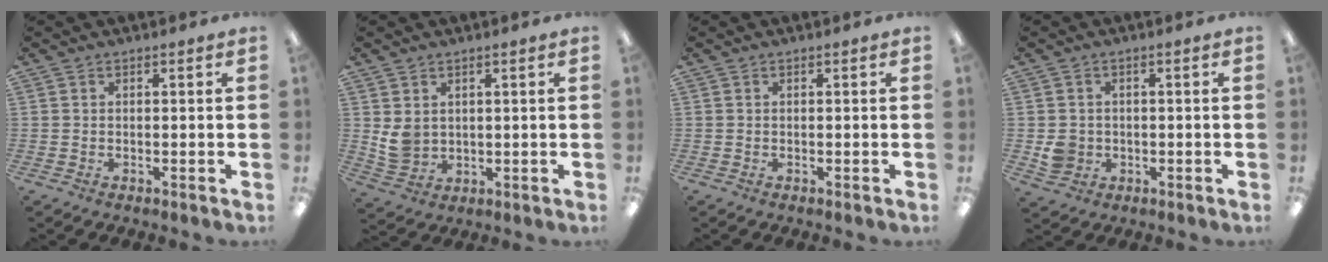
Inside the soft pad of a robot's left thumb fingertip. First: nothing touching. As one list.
[{"total": 5.0, "force": [2.0, 4.0, 2.1], "torque": [-0.031, -0.005, 0.041]}, {"total": 0.0}, {"total": 4.3, "force": [-0.5, 4.0, 1.4], "torque": [-0.011, 0.003, -0.008]}]